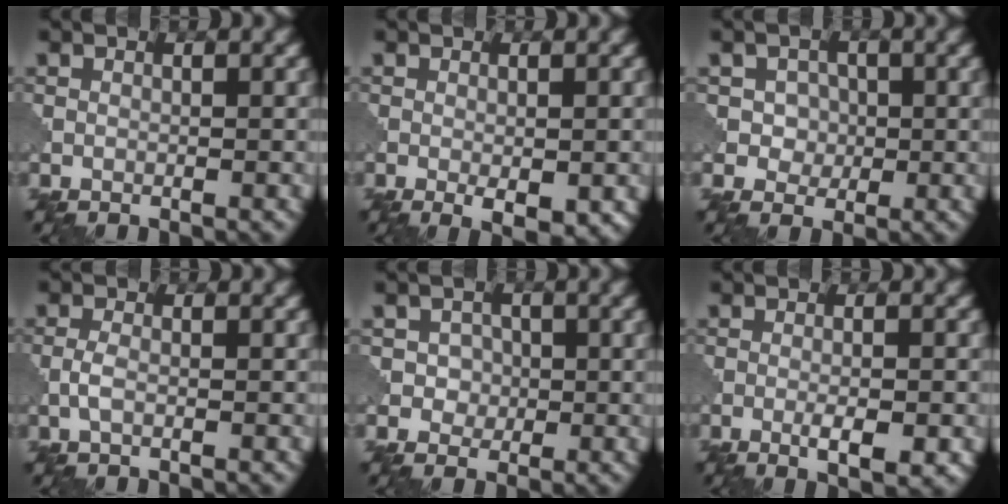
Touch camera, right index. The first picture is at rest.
{"total": 2.6, "force": [-0.9, 0.9, 2.3], "torque": [-0.035, -0.007, -0.007]}
{"total": 2.7, "force": [0.2, 2.5, 1.0], "torque": [-0.005, 0.002, -0.003]}
{"total": 1.5, "force": [-0.5, 0.6, 1.2], "torque": [-0.032, 0.002, -0.016]}
{"total": 2.2, "force": [0.0, 2.0, 0.8], "torque": [-0.001, 0.001, -0.007]}
{"total": 3.0, "force": [-1.1, 0.7, 2.7], "torque": [-0.049, -0.003, -0.018]}